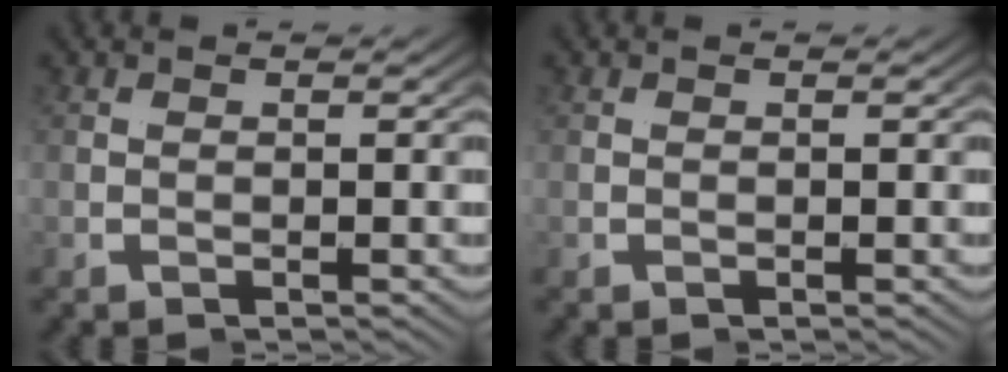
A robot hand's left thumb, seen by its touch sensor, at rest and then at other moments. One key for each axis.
{"total": 0.0}